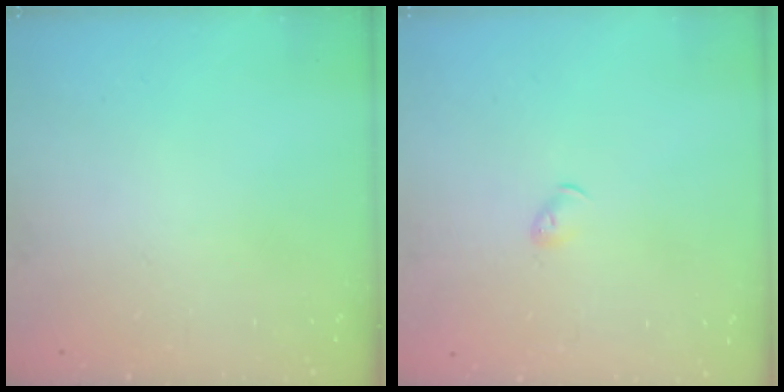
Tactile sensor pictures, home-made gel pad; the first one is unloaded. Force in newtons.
{"total": 3.2, "press": 3.1, "slide": 0.7}